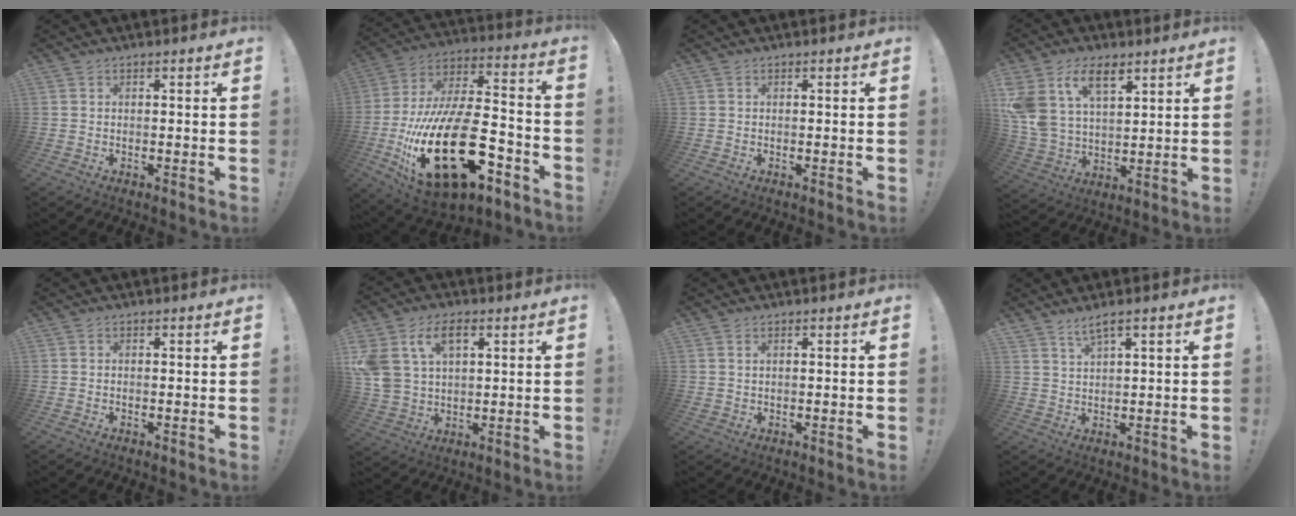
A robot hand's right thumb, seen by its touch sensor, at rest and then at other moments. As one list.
[{"total": 32.0, "force": [-10.4, 16.0, 25.6], "torque": [-0.488, 0.058, -0.154]}, {"total": 0.0}, {"total": 14.1, "force": [8.1, 8.1, 8.3], "torque": [-0.185, -0.039, 0.152]}, {"total": 0.0}, {"total": 12.4, "force": [5.5, 8.3, 7.4], "torque": [-0.164, -0.009, 0.107]}, {"total": 1.2, "force": [0.7, 0.6, 0.7], "torque": [-0.015, 0.001, 0.012]}, {"total": 3.9, "force": [2.9, 0.3, 2.6], "torque": [-0.047, -0.015, 0.049]}]